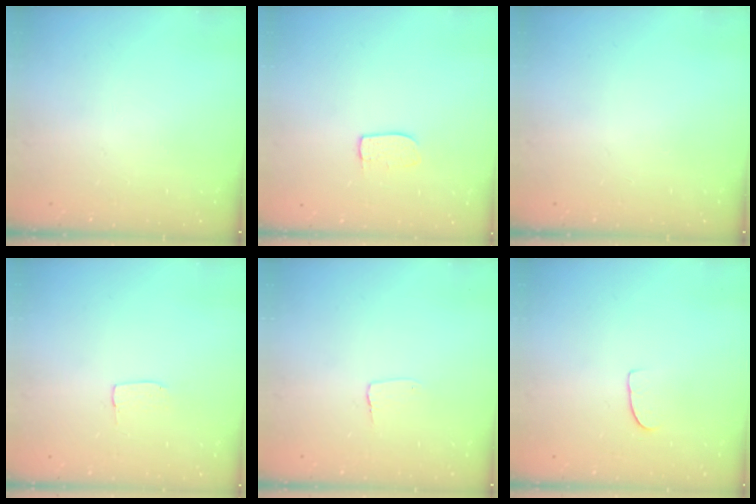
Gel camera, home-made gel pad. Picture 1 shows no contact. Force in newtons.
{"total": 5.2, "press": 5.2, "slide": 0.3}
{"total": 0.0}
{"total": 2.9, "press": 2.9, "slide": 0.2}
{"total": 3.1, "press": 3.1, "slide": 0.3}
{"total": 5.4, "press": 5.4, "slide": 0.3}